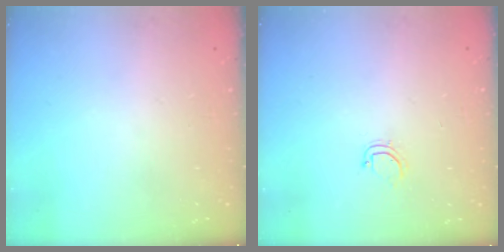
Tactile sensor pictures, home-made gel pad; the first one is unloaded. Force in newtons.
{"total": 4.6, "press": 4.6, "slide": 0.4}